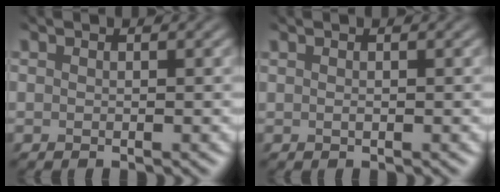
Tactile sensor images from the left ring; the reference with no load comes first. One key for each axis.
{"total": 0.8, "fx": 0.5, "fy": 0.3, "fz": 0.6, "tx": 0.001, "ty": -0.004, "tz": 0.001}